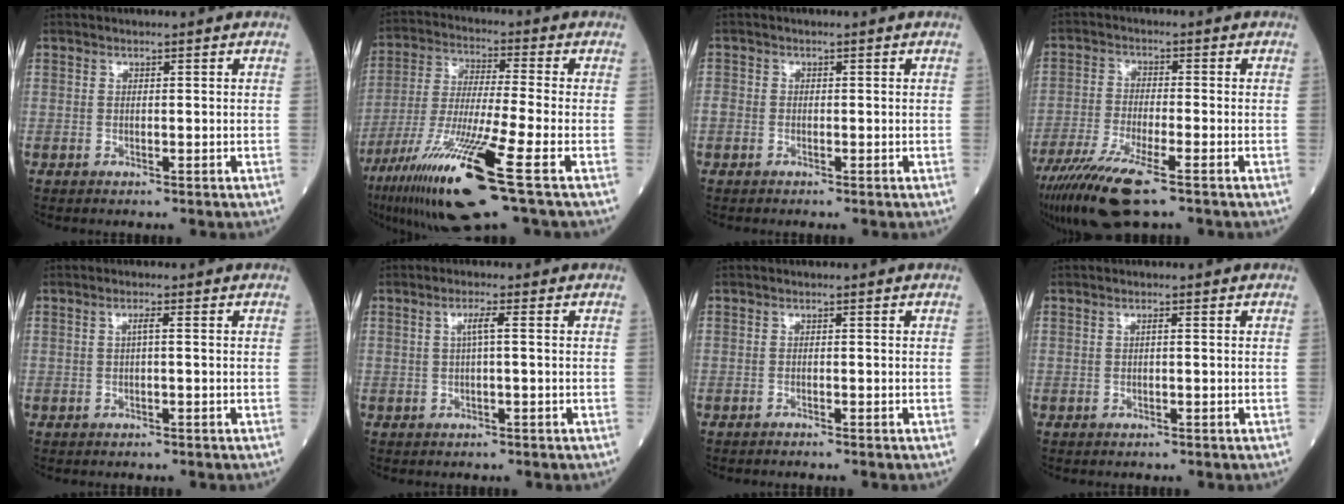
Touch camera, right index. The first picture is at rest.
{"total": 17.5, "force": [-8.9, 0.0, 15.1], "torque": [-0.299, -0.051, -0.165]}
{"total": 1.8, "force": [-0.5, 1.6, 0.6], "torque": [-0.013, 0.006, -0.013]}
{"total": 11.7, "force": [-7.7, 1.6, 8.6], "torque": [-0.162, -0.032, -0.135]}
{"total": 1.1, "force": [0.1, 0.0, 1.1], "torque": [-0.021, 0.002, 0.001]}
{"total": 2.1, "force": [0.3, -0.1, 2.0], "torque": [-0.039, 0.003, 0.005]}
{"total": 1.2, "force": [-1.1, -0.1, 0.4], "torque": [-0.006, 0.002, -0.015]}
{"total": 0.5, "force": [0.1, 0.0, 0.5], "torque": [-0.012, 0.001, 0.001]}